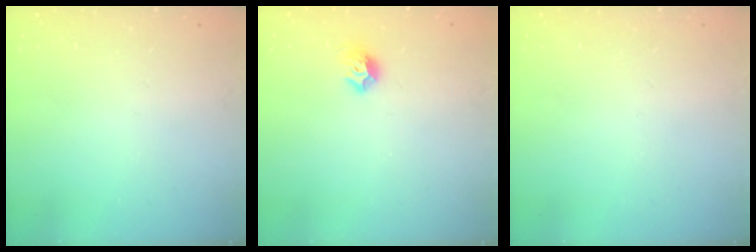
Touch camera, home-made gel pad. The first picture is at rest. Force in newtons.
{"total": 7.0, "press": 6.9, "slide": 1.3}
{"total": 0.0}